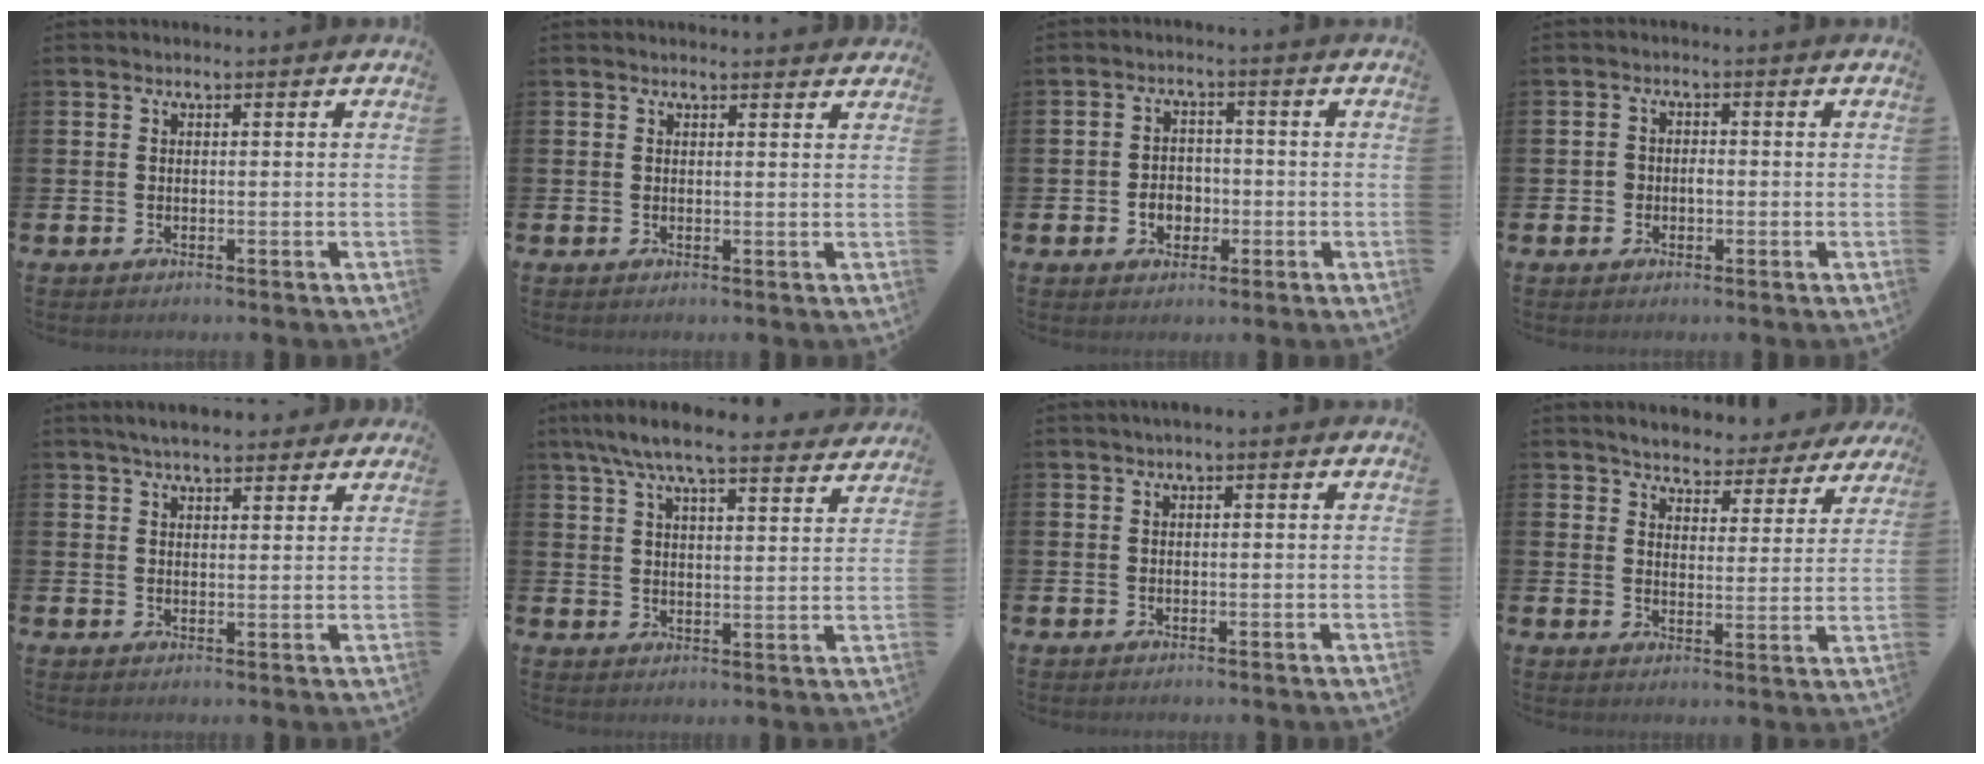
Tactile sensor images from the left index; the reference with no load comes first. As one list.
[{"total": 1.1, "force": [1.1, 0.0, 0.0], "torque": [0.010, -0.005, 0.019]}, {"total": 3.3, "force": [-1.0, 2.7, 1.6], "torque": [-0.023, 0.000, -0.026]}, {"total": 1.6, "force": [-0.3, 1.4, 0.8], "torque": [-0.004, 0.003, -0.012]}, {"total": 4.4, "force": [3.9, 1.2, 1.5], "torque": [-0.034, -0.007, 0.072]}, {"total": 8.1, "force": [7.3, 1.1, 3.3], "torque": [-0.074, -0.033, 0.129]}, {"total": 0.7, "force": [0.0, 0.2, 0.7], "torque": [-0.007, 0.004, -0.002]}, {"total": 4.5, "force": [4.4, 0.8, 0.1], "torque": [-0.019, -0.031, 0.073]}]